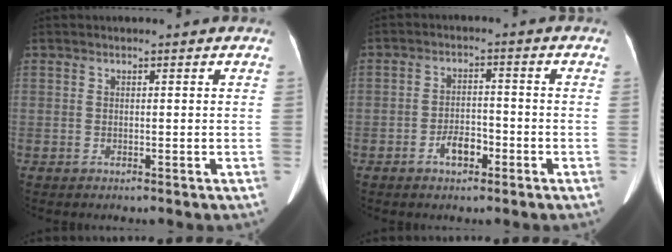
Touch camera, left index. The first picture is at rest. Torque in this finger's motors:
{"motor_torque": [0.05, -0.03, 0.04, 0.01]}